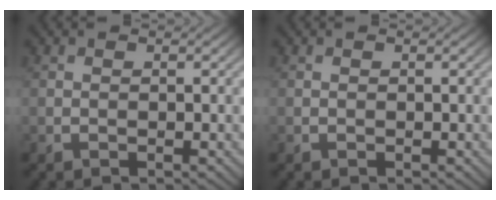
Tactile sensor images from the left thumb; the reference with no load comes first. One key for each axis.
{"total": 0.0}